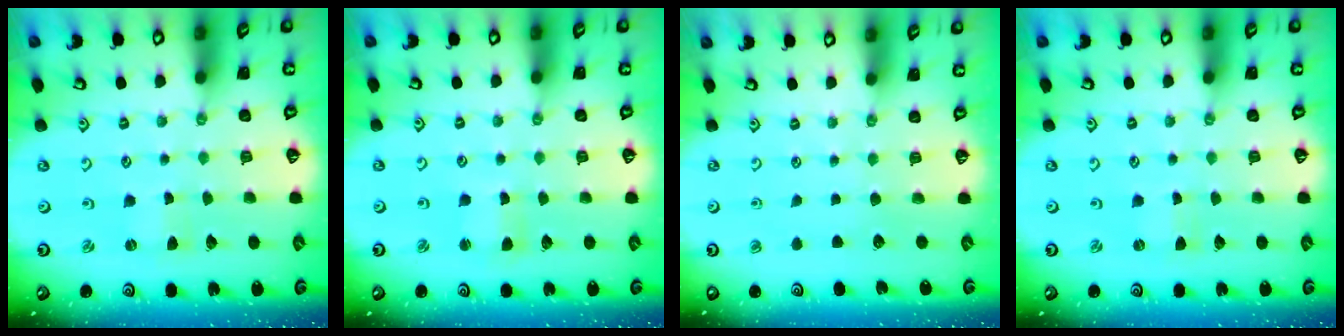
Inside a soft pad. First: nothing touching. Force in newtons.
{"total": 1.6, "press": 1.6, "slide": 0.3}
{"total": 0.0}
{"total": 0.0}